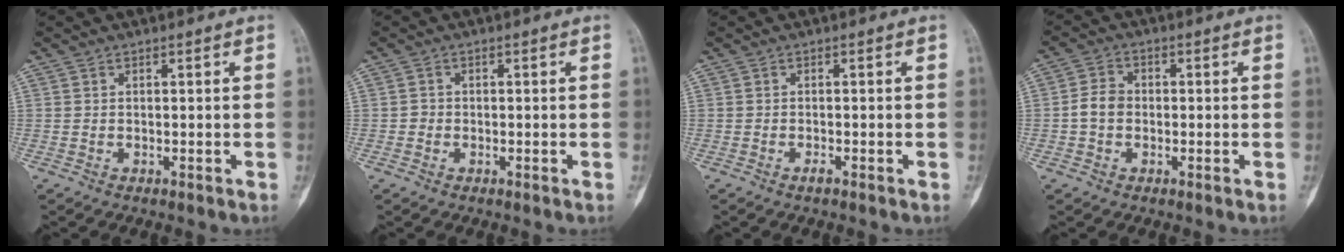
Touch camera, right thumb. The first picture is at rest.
{"total": 1.1, "force": [-0.3, 1.0, 0.2], "torque": [0.003, 0.005, -0.008]}
{"total": 0.9, "force": [-0.7, 0.1, 0.6], "torque": [-0.009, 0.000, -0.014]}
{"total": 4.1, "force": [-0.6, 3.3, 2.4], "torque": [-0.039, 0.013, -0.018]}